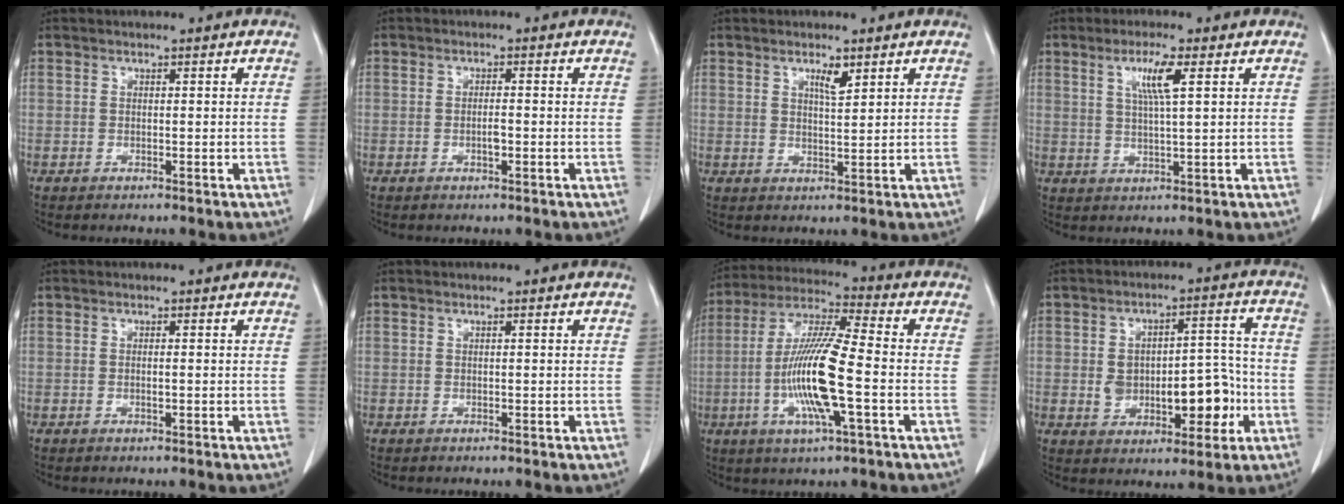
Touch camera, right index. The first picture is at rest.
{"total": 1.7, "force": [-0.5, 0.3, 1.6], "torque": [-0.031, 0.000, -0.008]}
{"total": 2.9, "force": [1.8, 0.6, 2.2], "torque": [-0.040, -0.002, 0.031]}
{"total": 5.4, "force": [2.1, 0.1, 5.0], "torque": [-0.094, 0.000, 0.038]}
{"total": 0.8, "force": [-0.1, 0.1, 0.7], "torque": [-0.016, -0.002, -0.001]}
{"total": 0.0}
{"total": 14.7, "force": [-3.2, 1.2, 14.3], "torque": [-0.290, -0.009, -0.064]}
{"total": 11.6, "force": [-2.0, 6.1, 9.7], "torque": [-0.139, 0.029, -0.016]}